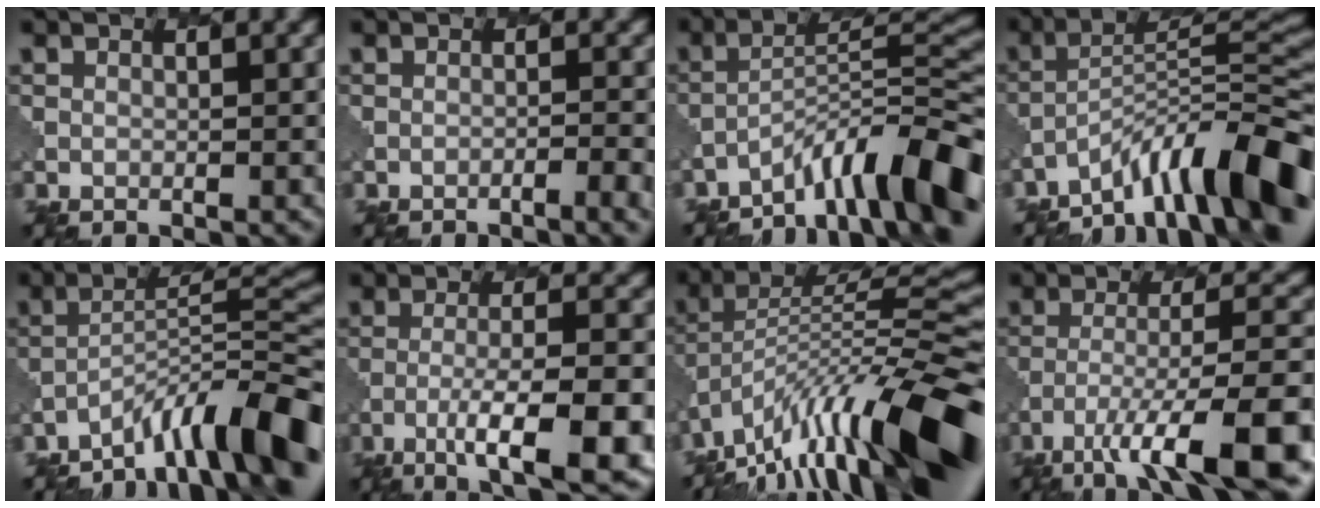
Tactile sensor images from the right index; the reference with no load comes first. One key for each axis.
{"total": 2.8, "fx": -1.7, "fy": 0.5, "fz": 2.1, "tx": -0.026, "ty": 0.004, "tz": -0.032}
{"total": 10.5, "fx": -7.4, "fy": 1.9, "fz": 7.3, "tx": -0.102, "ty": 0.024, "tz": -0.119}
{"total": 11.7, "fx": -8.0, "fy": 2.5, "fz": 8.1, "tx": -0.111, "ty": 0.022, "tz": -0.139}
{"total": 10.3, "fx": -7.4, "fy": 1.8, "fz": 6.9, "tx": -0.094, "ty": 0.023, "tz": -0.119}
{"total": 9.7, "fx": -4.7, "fy": 2.3, "fz": 8.1, "tx": -0.133, "ty": -0.004, "tz": -0.072}
{"total": 15.1, "fx": -8.0, "fy": 3.9, "fz": 12.2, "tx": -0.207, "ty": 0.035, "tz": -0.145}
{"total": 11.1, "fx": -6.3, "fy": 2.6, "fz": 8.8, "tx": -0.144, "ty": -0.002, "tz": -0.105}